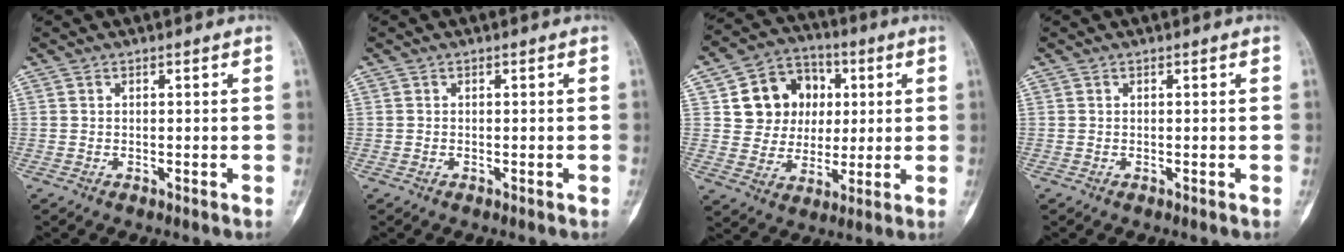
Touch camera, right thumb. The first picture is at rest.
{"total": 0.0}
{"total": 13.5, "force": [3.3, 11.8, 5.6], "torque": [-0.045, 0.004, 0.058]}
{"total": 0.0}